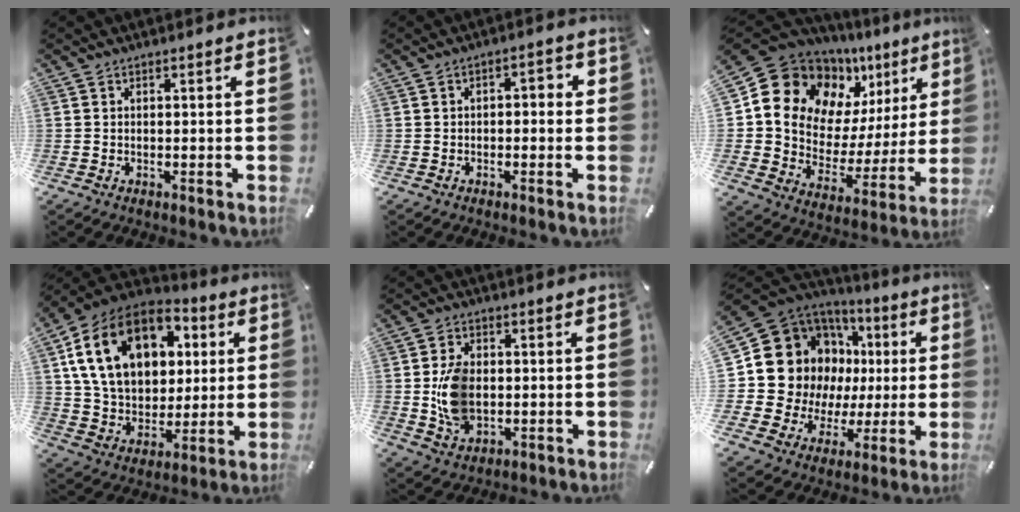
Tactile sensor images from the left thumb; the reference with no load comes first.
{"total": 2.4, "force": [-1.3, 1.4, 1.4], "torque": [-0.024, 0.013, -0.028]}
{"total": 13.4, "force": [8.7, 9.5, 3.6], "torque": [-0.058, -0.093, 0.153]}
{"total": 20.1, "force": [7.3, 14.7, 11.5], "torque": [-0.230, -0.012, 0.137]}
{"total": 9.7, "force": [-0.3, 7.0, 6.8], "torque": [-0.140, 0.000, -0.005]}
{"total": 18.6, "force": [5.8, 15.7, 8.2], "torque": [-0.146, -0.054, 0.139]}